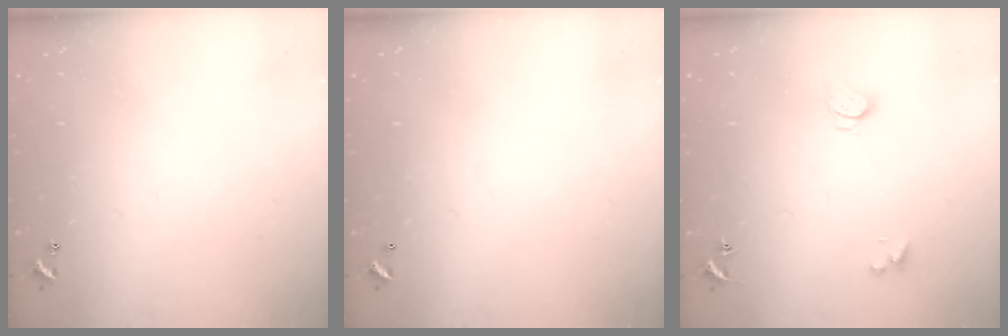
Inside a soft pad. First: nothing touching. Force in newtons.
{"total": 2.8, "press": 2.8, "slide": 0.1}
{"total": 2.9, "press": 2.9, "slide": 0.5}